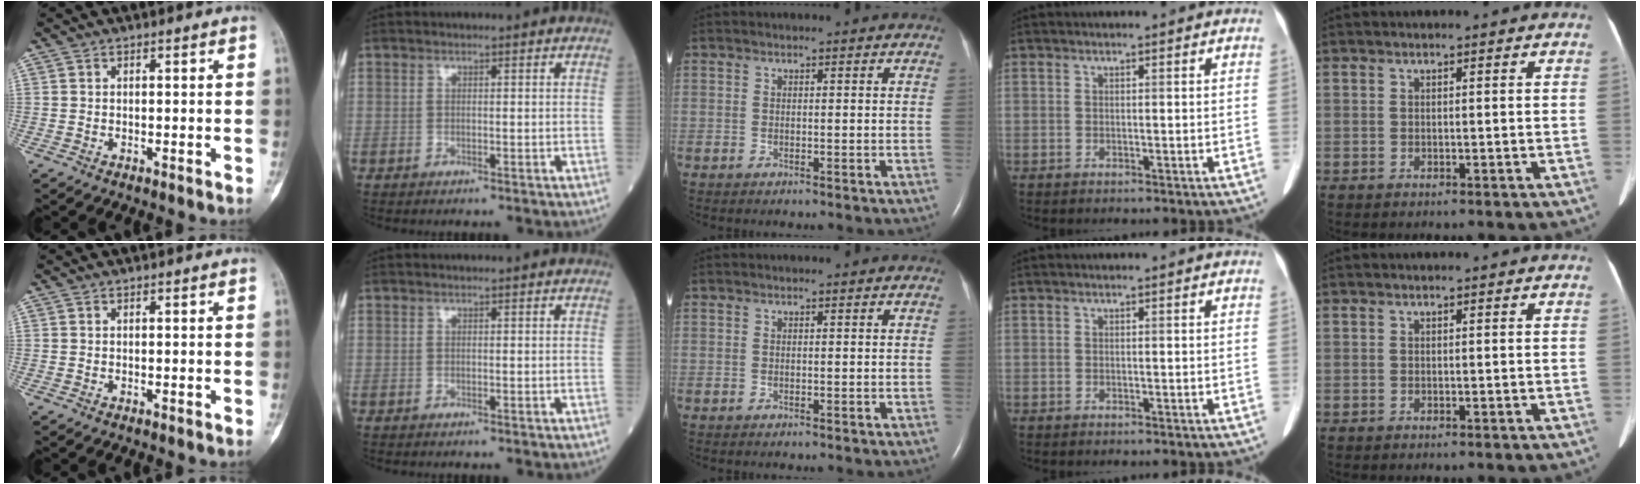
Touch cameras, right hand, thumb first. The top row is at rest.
{}